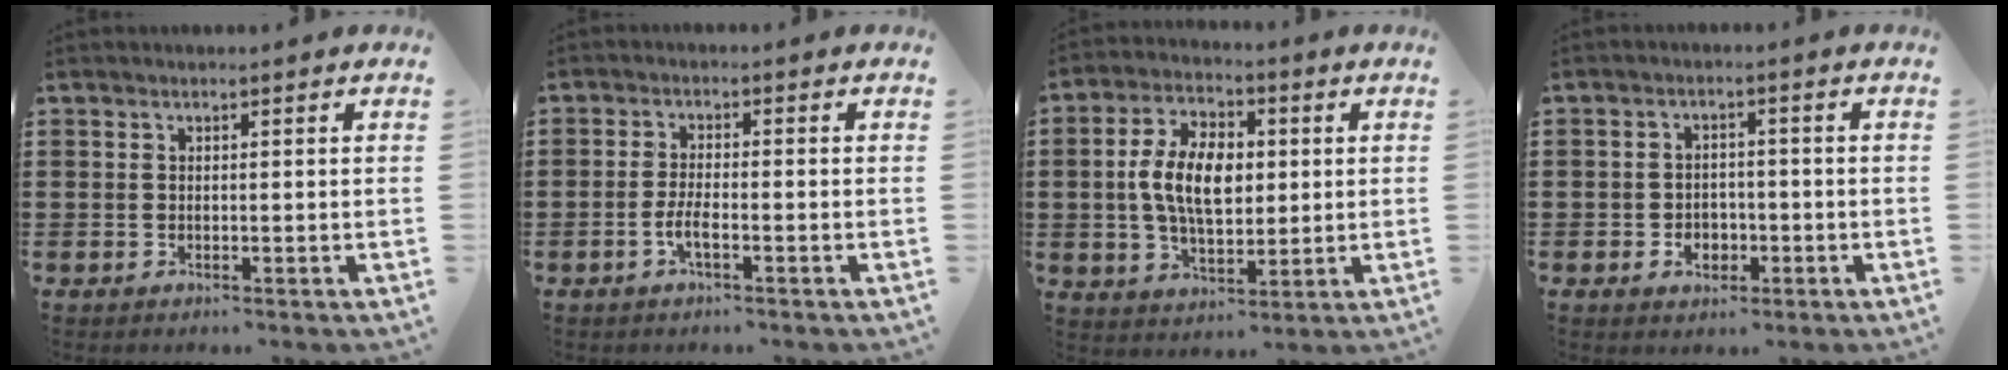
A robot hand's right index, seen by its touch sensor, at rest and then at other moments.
{"total": 2.9, "force": [-1.4, 0.5, 2.5], "torque": [-0.057, -0.005, -0.029]}
{"total": 9.7, "force": [0.5, 5.6, 7.9], "torque": [-0.172, 0.013, 0.006]}
{"total": 2.8, "force": [-1.1, 2.2, 1.3], "torque": [-0.022, 0.000, -0.026]}